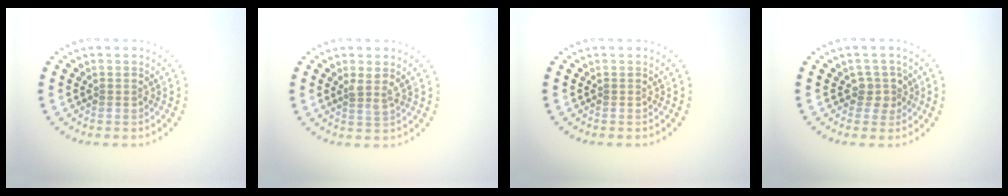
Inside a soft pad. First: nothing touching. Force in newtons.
{"total": 1.5, "press": 1.1, "slide": 0.9}
{"total": 0.0}
{"total": 1.9, "press": 1.5, "slide": 1.1}